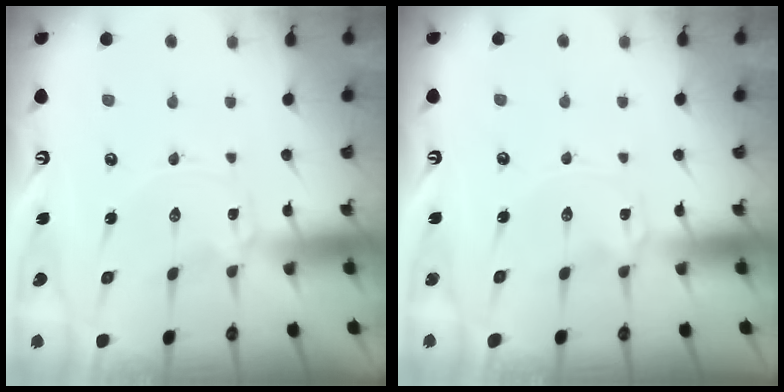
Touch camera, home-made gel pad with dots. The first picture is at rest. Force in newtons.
{"total": 0.0}